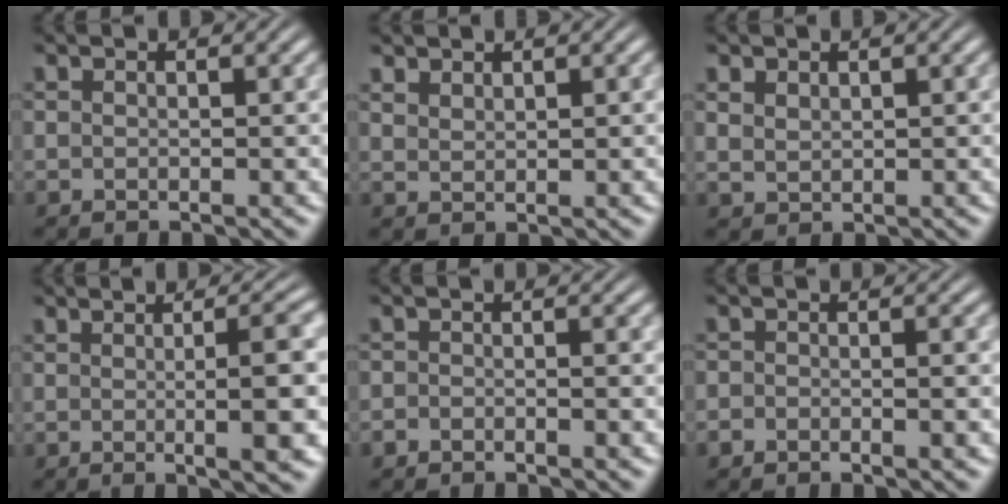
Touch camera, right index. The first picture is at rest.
{"total": 1.5, "force": [1.5, -0.1, 0.3], "torque": [-0.005, -0.004, 0.038]}
{"total": 1.4, "force": [1.1, 0.8, 0.5], "torque": [-0.015, -0.005, 0.031]}
{"total": 5.1, "force": [-0.5, 0.2, 5.1], "torque": [-0.060, 0.007, -0.012]}
{"total": 1.2, "force": [-1.1, 0.5, 0.1], "torque": [-0.002, -0.004, -0.021]}
{"total": 1.3, "force": [-1.0, 0.7, 0.4], "torque": [-0.005, 0.000, -0.022]}